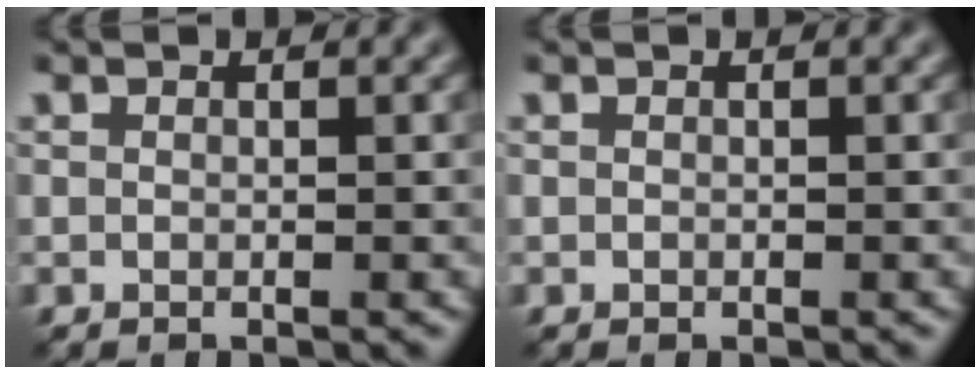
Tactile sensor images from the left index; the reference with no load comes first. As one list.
[{"total": 0.0}]